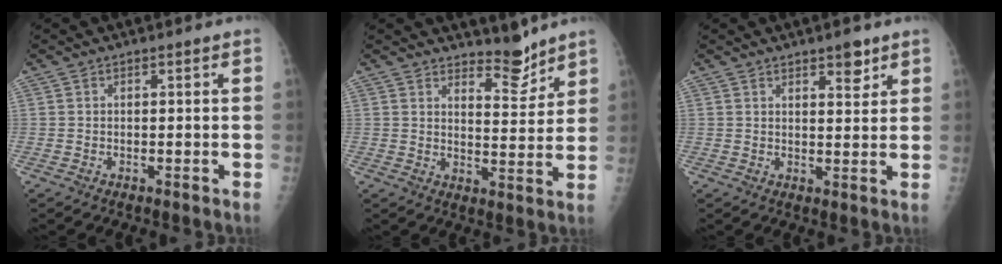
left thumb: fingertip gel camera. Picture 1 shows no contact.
{"total": 5.9, "force": [5.3, 1.6, 1.9], "torque": [-0.009, -0.053, 0.089]}
{"total": 4.1, "force": [2.8, 1.5, 2.6], "torque": [-0.022, -0.018, 0.041]}